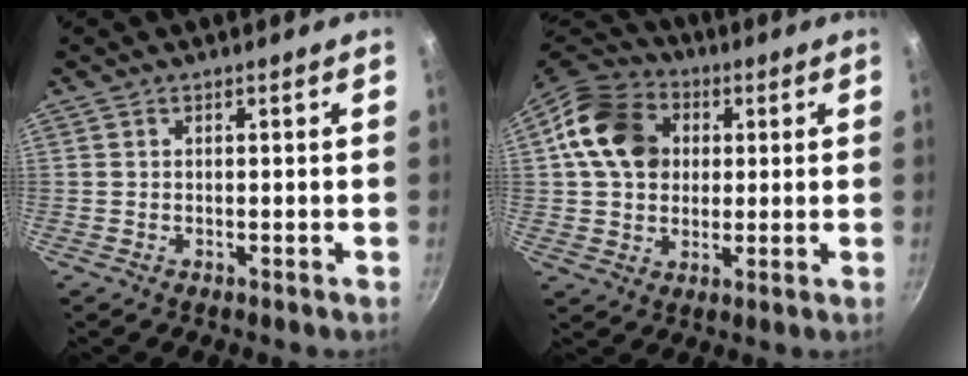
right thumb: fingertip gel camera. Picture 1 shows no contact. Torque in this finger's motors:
{"motor_torque": [0.00, 0.44, 0.52, 0.81, 0.11]}